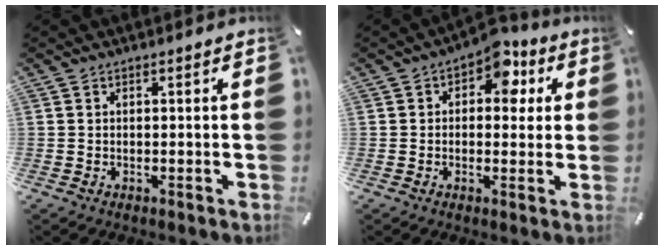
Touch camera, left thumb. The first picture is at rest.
{"total": 7.9, "force": [3.5, 5.1, 5.0], "torque": [-0.060, -0.017, 0.055]}